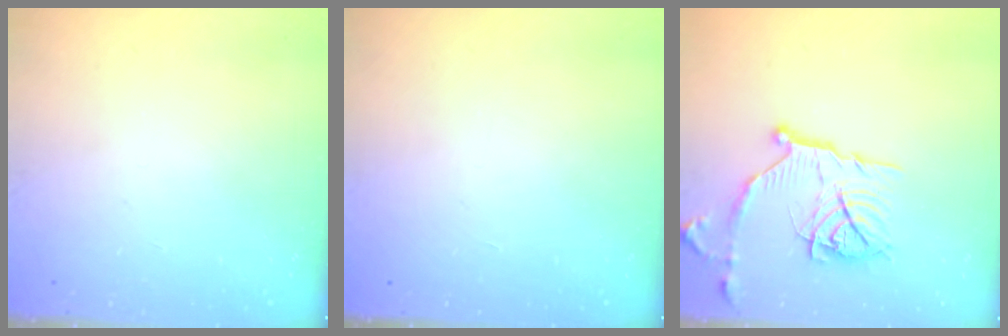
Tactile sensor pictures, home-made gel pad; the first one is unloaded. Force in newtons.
{"total": 1.5, "press": 1.5, "slide": 0.1}
{"total": 15.2, "press": 15.2, "slide": 1.1}